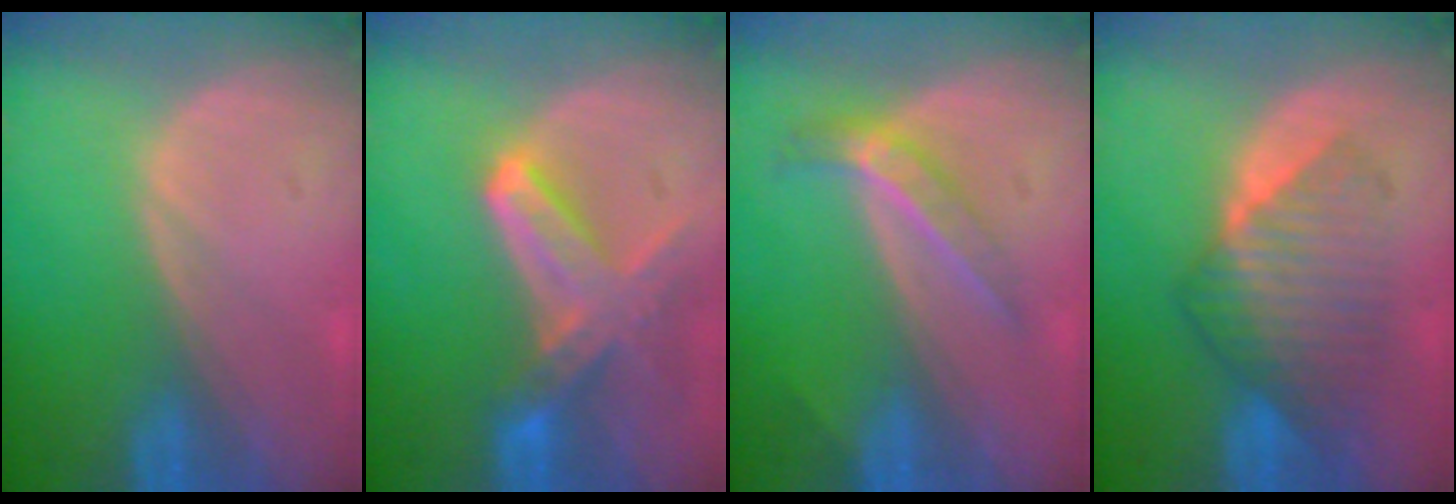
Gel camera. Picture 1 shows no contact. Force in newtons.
{"total": 7.8, "press": 6.9, "slide": 3.6}
{"total": 4.5, "press": 3.9, "slide": 2.1}
{"total": 7.1, "press": 7.1, "slide": 0.2}